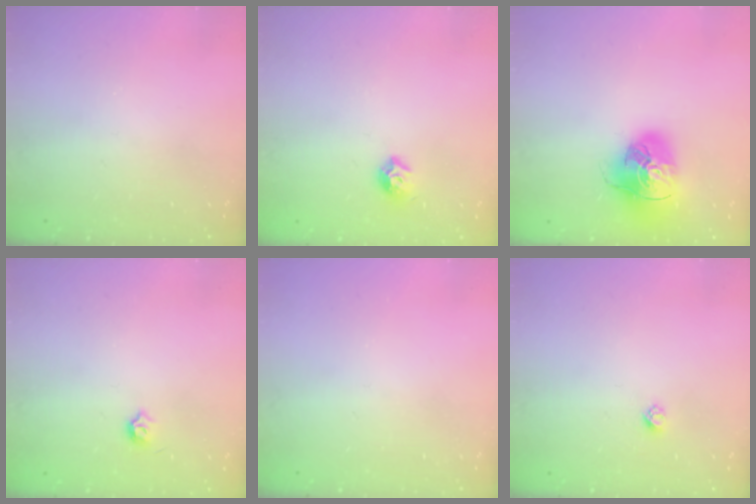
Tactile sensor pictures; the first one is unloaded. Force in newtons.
{"total": 7.9, "press": 7.9, "slide": 0.7}
{"total": 17.5, "press": 17.3, "slide": 2.6}
{"total": 3.9, "press": 3.9, "slide": 0.6}
{"total": 0.0}
{"total": 2.4, "press": 2.4, "slide": 0.2}